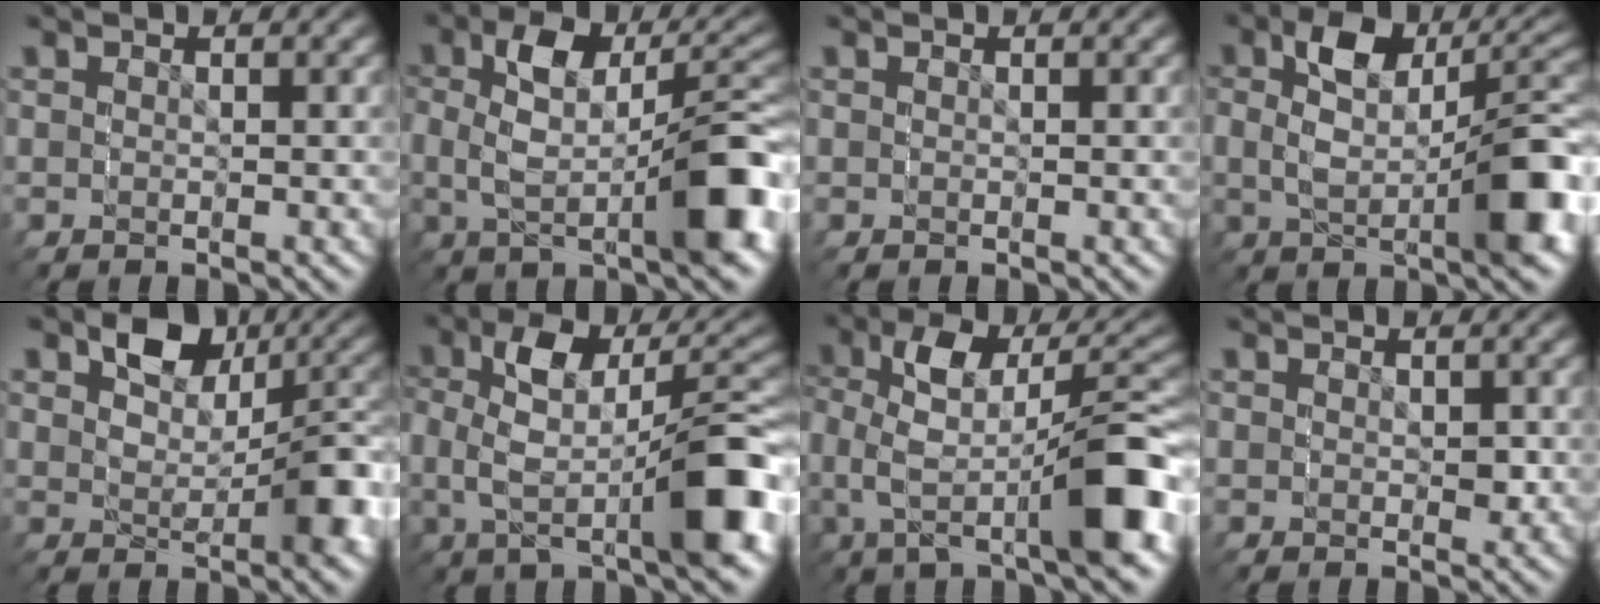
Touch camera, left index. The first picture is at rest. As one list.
[{"total": 4.9, "force": [-1.3, 2.6, 4.0], "torque": [-0.060, 0.004, -0.029]}, {"total": 0.0}, {"total": 5.3, "force": [-0.8, 3.1, 4.3], "torque": [-0.068, -0.001, -0.020]}, {"total": 6.6, "force": [0.8, 5.7, 3.3], "torque": [-0.064, -0.017, 0.013]}, {"total": 5.4, "force": [-1.5, 2.6, 4.6], "torque": [-0.062, 0.010, -0.036]}, {"total": 5.3, "force": [-1.0, 2.1, 4.8], "torque": [-0.067, 0.015, -0.029]}, {"total": 0.8, "force": [0.4, 0.6, -0.3], "torque": [0.007, -0.003, 0.007]}]